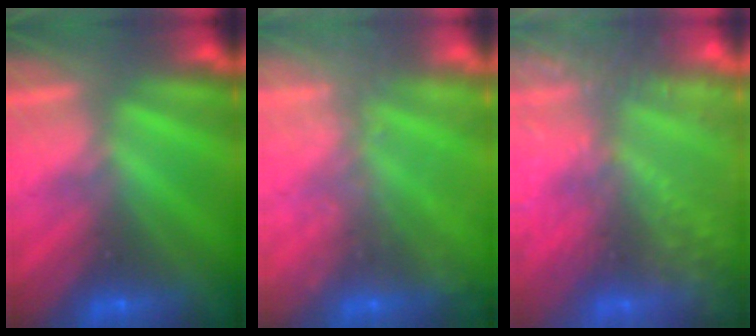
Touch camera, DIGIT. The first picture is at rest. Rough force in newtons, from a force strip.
{"total": 2.4}
{"total": 8.7}